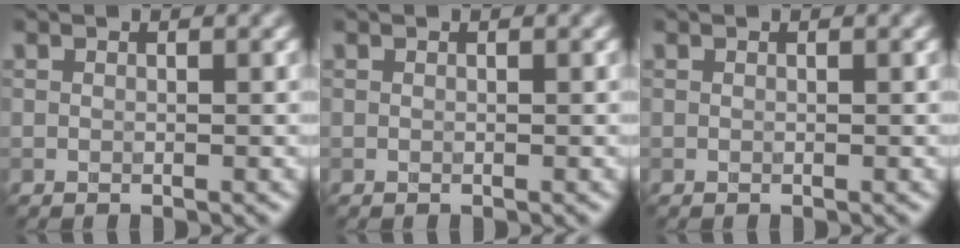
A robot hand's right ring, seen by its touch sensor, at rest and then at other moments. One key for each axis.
{"total": 0.0}
{"total": 0.0}